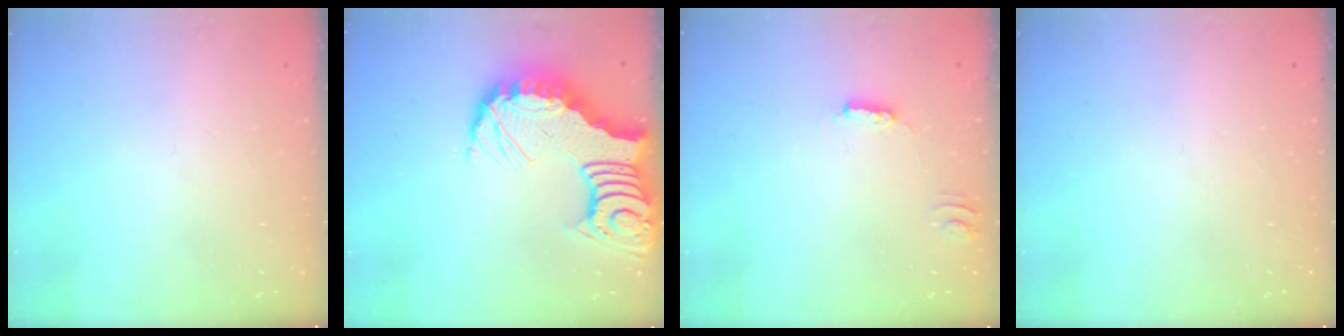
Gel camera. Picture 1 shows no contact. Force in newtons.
{"total": 10.9, "press": 10.8, "slide": 1.2}
{"total": 3.5, "press": 3.5, "slide": 0.4}
{"total": 0.0}